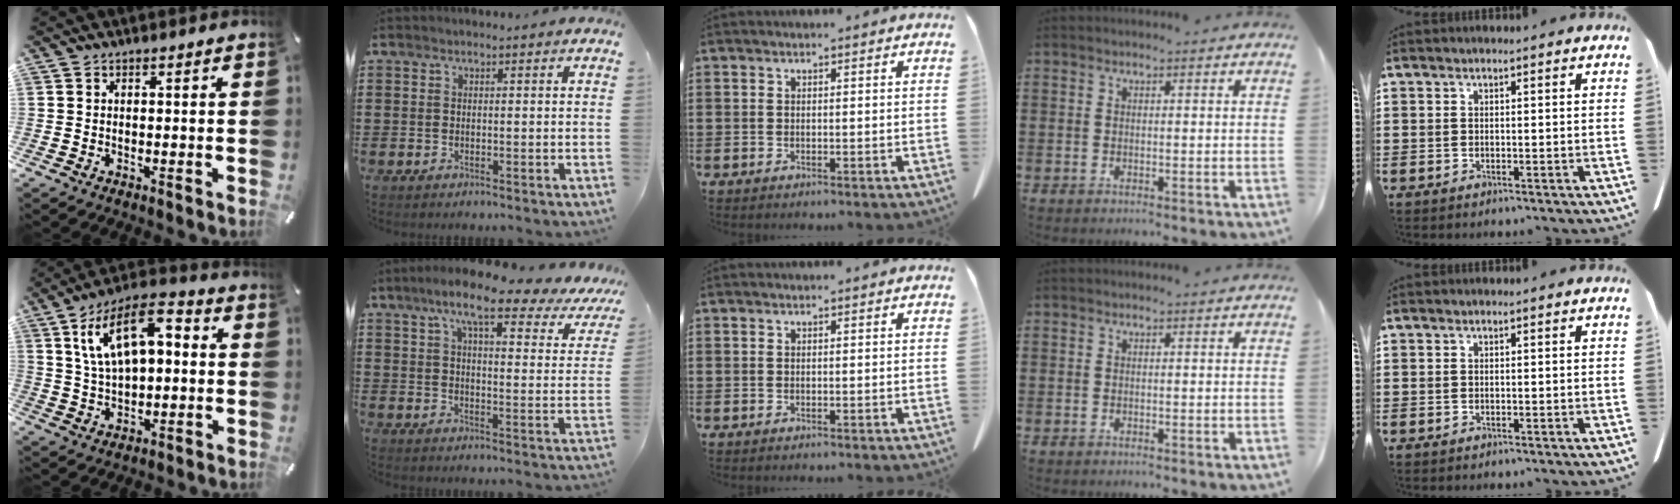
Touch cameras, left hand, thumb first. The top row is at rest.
{"thumb": {"total": 13.8, "force": [4.7, 7.7, 10.5], "torque": [-0.201, 0.003, 0.084]}, "index": {"total": 10.3, "force": [7.5, 1.7, 6.9], "torque": [-0.136, -0.031, 0.120]}}